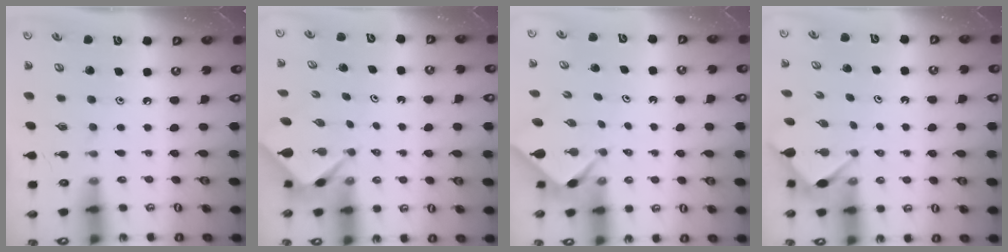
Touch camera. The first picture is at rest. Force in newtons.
{"total": 2.6, "press": 2.6, "slide": 0.2}
{"total": 2.3, "press": 2.3, "slide": 0.3}
{"total": 3.2, "press": 3.2, "slide": 0.3}